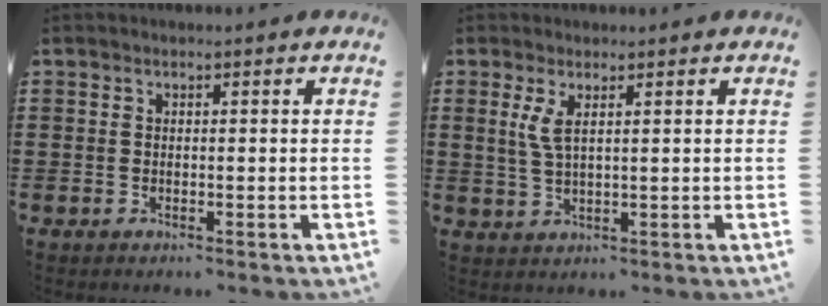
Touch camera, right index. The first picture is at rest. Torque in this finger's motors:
{"motor_torque": [0.53, 0.08, 0.29, 0.04]}